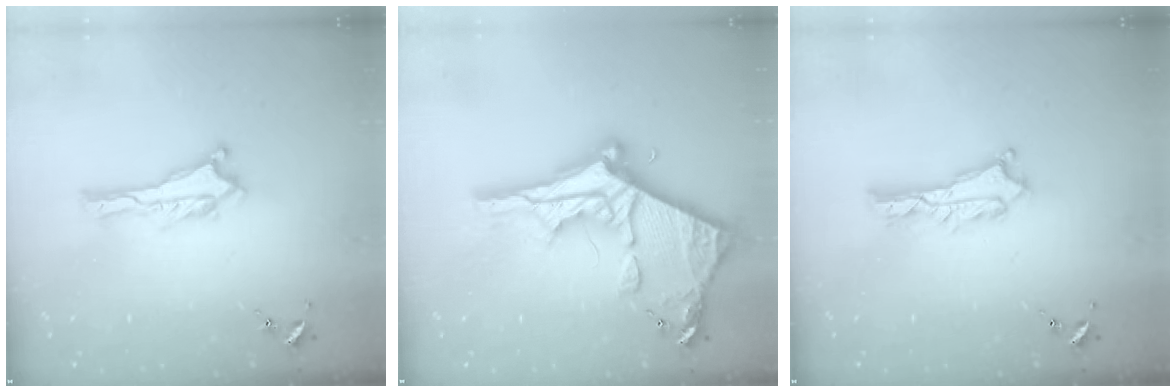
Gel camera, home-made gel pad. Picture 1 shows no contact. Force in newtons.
{"total": 13.1, "press": 13.0, "slide": 1.2}
{"total": 2.4, "press": 2.4, "slide": 0.2}